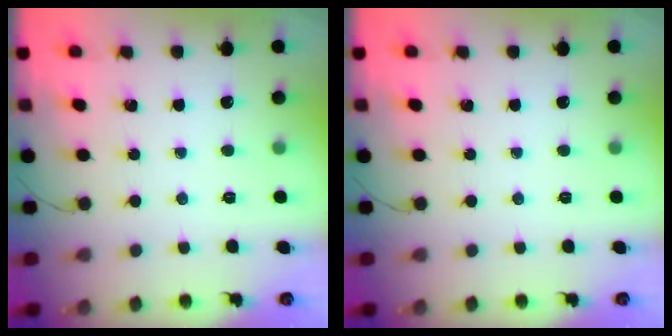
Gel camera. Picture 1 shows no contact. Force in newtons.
{"total": 0.0}